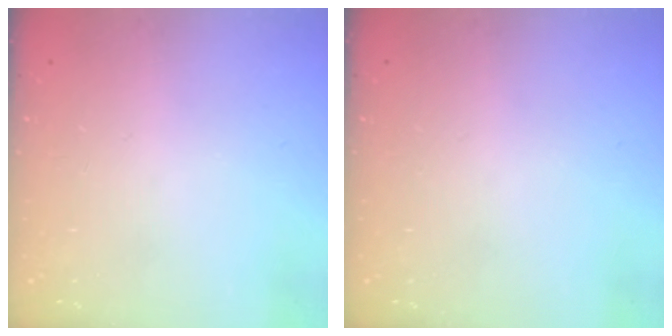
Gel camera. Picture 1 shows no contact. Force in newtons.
{"total": 0.0}